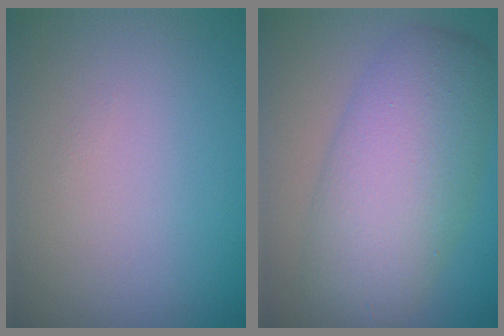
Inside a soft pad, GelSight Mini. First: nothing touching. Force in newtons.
{"total": 7.9, "press": 7.9, "slide": 0.2}